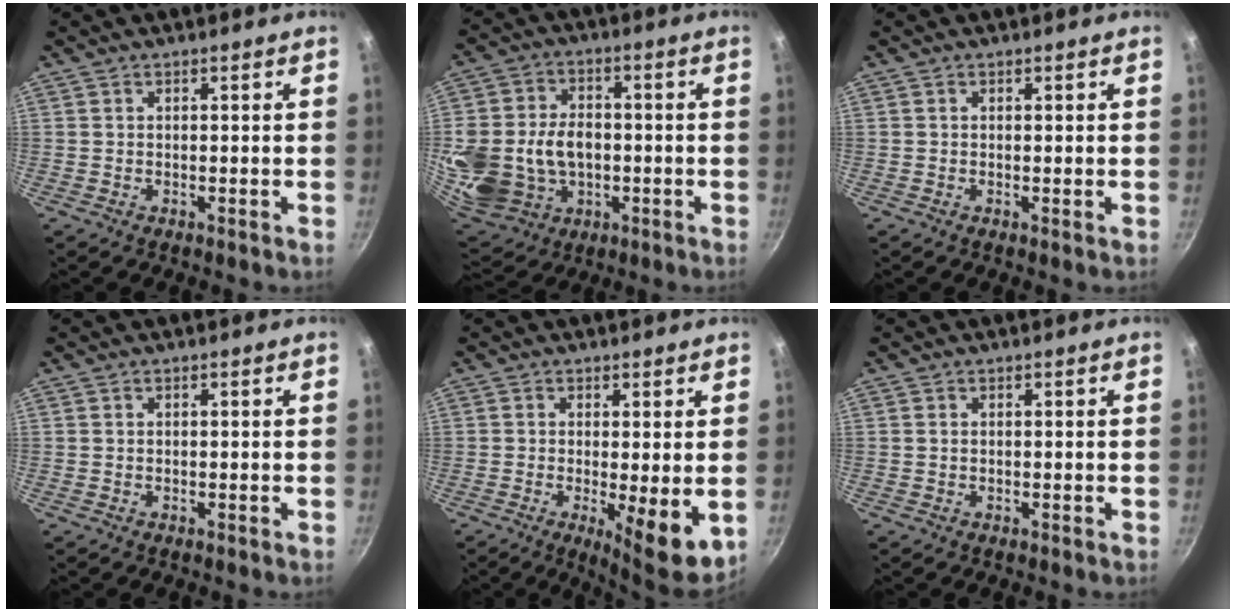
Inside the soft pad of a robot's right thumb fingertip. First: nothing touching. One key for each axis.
{"total": 22.4, "fx": -1.9, "fy": 17.4, "fz": 13.9, "tx": -0.309, "ty": 0.020, "tz": -0.015}
{"total": 0.0}
{"total": 0.0}
{"total": 8.5, "fx": -1.1, "fy": 2.1, "fz": 8.2, "tx": -0.108, "ty": -0.018, "tz": -0.007}
{"total": 0.0}